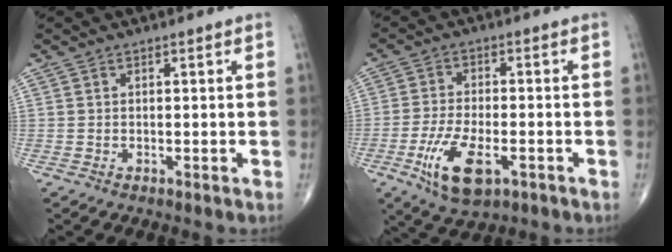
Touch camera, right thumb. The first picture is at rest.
{"total": 10.4, "force": [-4.2, 4.6, 8.3], "torque": [-0.163, 0.004, -0.069]}